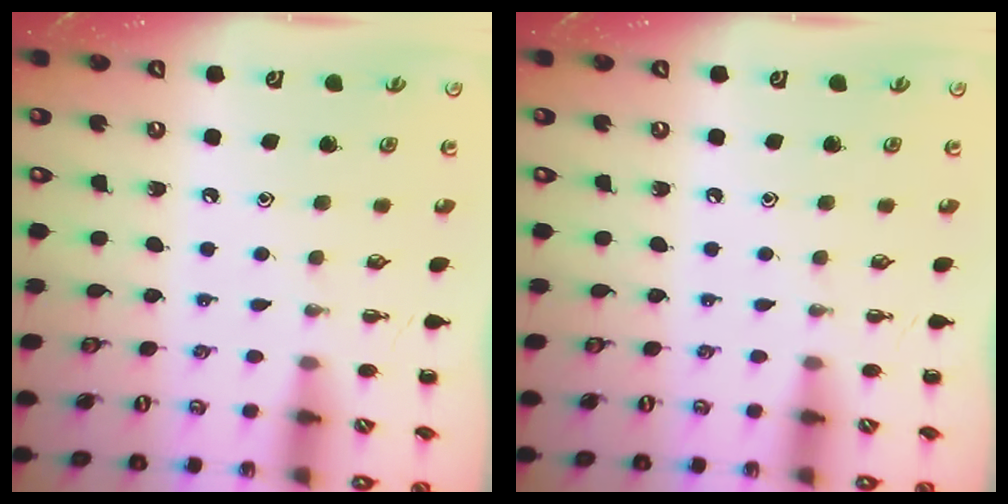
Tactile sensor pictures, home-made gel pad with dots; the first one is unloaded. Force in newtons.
{"total": 0.0}